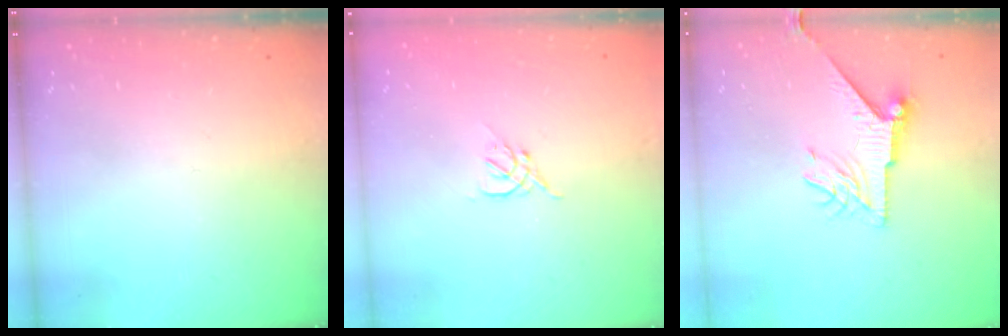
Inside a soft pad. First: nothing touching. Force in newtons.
{"total": 1.6, "press": 1.5, "slide": 0.6}
{"total": 8.3, "press": 8.2, "slide": 0.8}